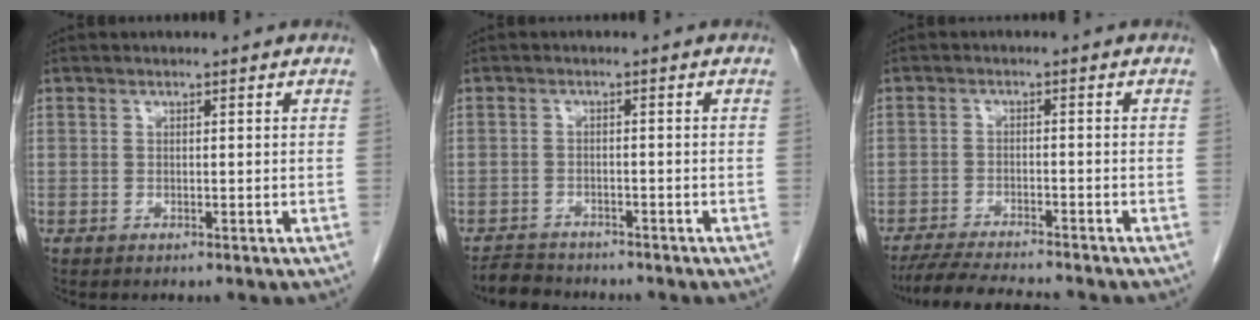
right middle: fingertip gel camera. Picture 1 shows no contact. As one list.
[{"total": 3.9, "force": [-3.7, 1.2, 0.1], "torque": [-0.008, -0.009, -0.063]}, {"total": 8.9, "force": [-8.1, 0.4, 3.6], "torque": [-0.059, -0.016, -0.131]}]